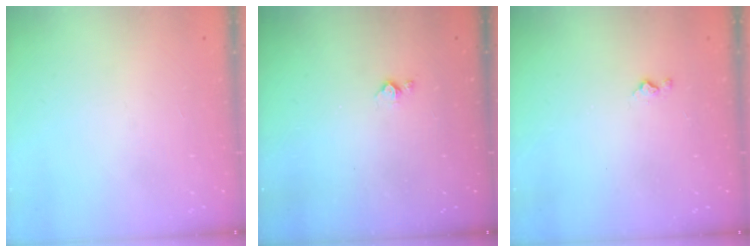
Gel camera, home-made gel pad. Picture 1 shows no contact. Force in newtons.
{"total": 2.8, "press": 2.7, "slide": 0.4}
{"total": 2.9, "press": 2.9, "slide": 0.5}